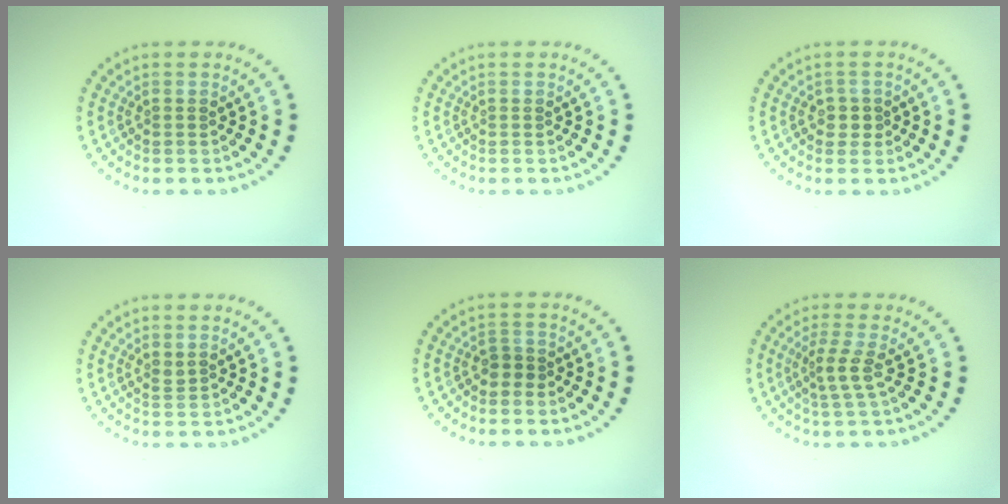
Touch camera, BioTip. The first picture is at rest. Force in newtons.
{"total": 0.0}
{"total": 1.4, "press": 1.2, "slide": 0.6}
{"total": 0.6, "press": 0.5, "slide": 0.3}
{"total": 1.3, "press": 1.1, "slide": 0.8}
{"total": 2.2, "press": 1.6, "slide": 1.5}